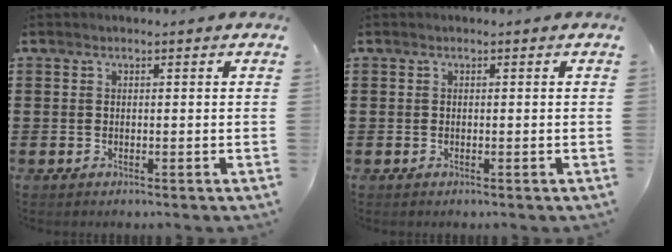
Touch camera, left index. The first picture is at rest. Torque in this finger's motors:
{"motor_torque": [0.00, 0.03, 0.00, -0.01]}